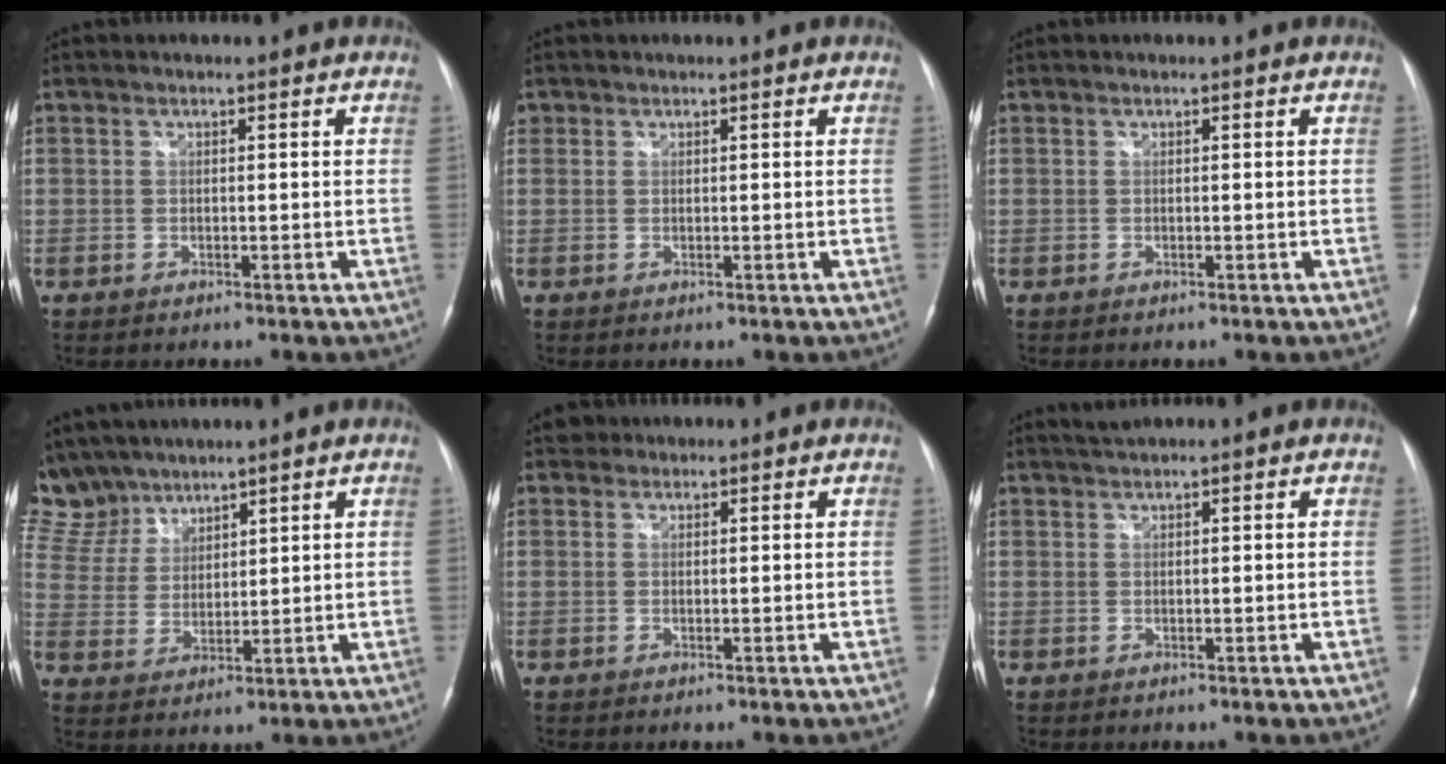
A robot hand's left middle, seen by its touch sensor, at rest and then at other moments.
{"total": 0.6, "force": [0.3, 0.5, 0.0], "torque": [0.004, 0.003, 0.005]}
{"total": 0.0}
{"total": 10.4, "force": [9.1, 4.9, 1.0], "torque": [-0.039, 0.017, 0.199]}
{"total": 1.4, "force": [1.1, 0.9, -0.3], "torque": [0.009, 0.011, 0.013]}
{"total": 1.2, "force": [1.1, -0.3, 0.1], "torque": [-0.004, 0.009, 0.027]}